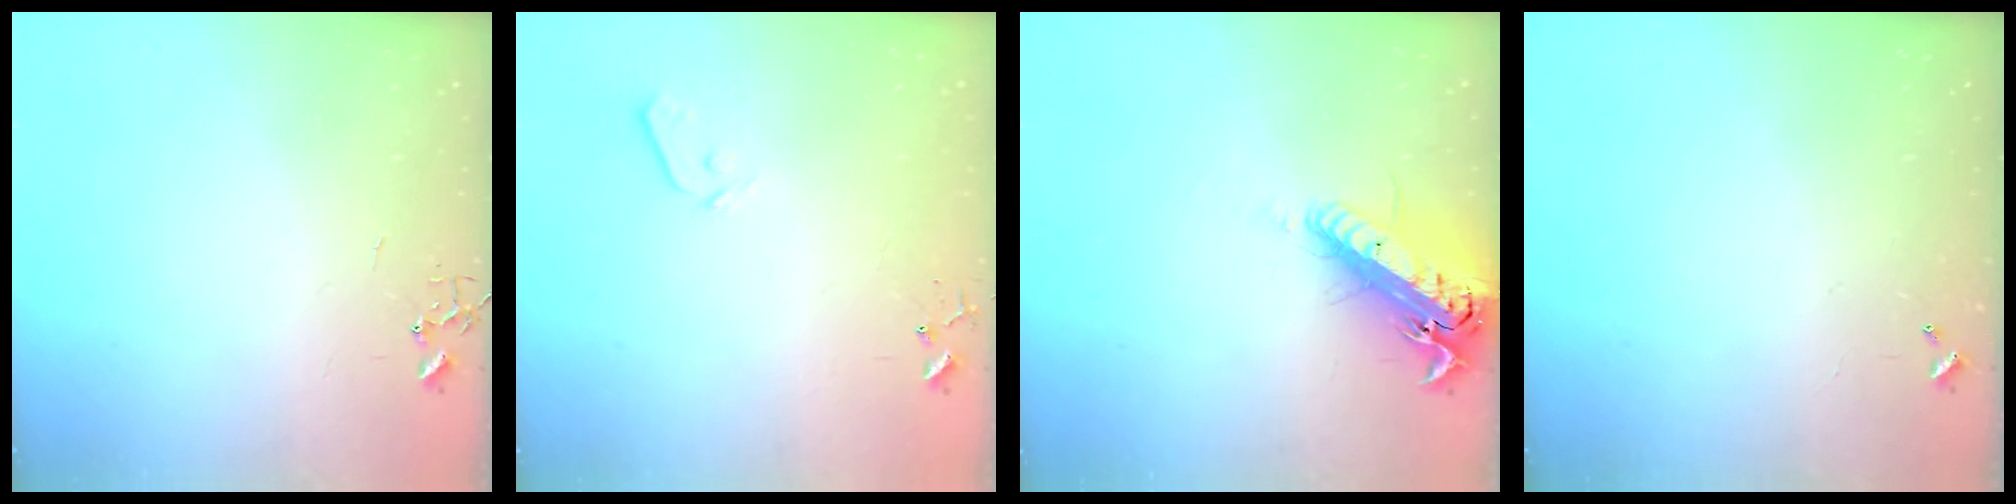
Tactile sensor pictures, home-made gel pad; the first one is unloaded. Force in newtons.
{"total": 3.6, "press": 3.5, "slide": 0.7}
{"total": 19.3, "press": 18.8, "slide": 4.3}
{"total": 0.0}